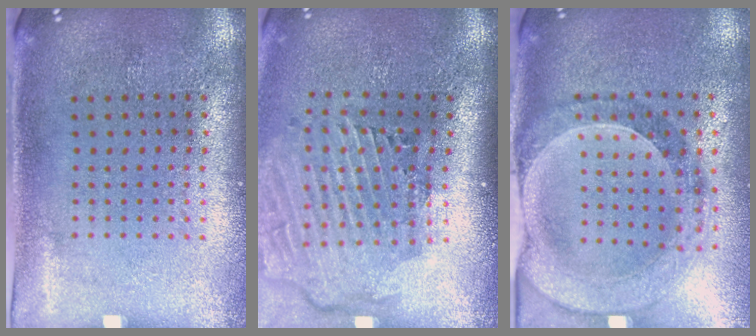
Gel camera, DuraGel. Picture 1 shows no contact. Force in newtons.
{"total": 2.8, "press": 2.2, "slide": 1.8}
{"total": 1.5, "press": 1.5, "slide": 0.3}